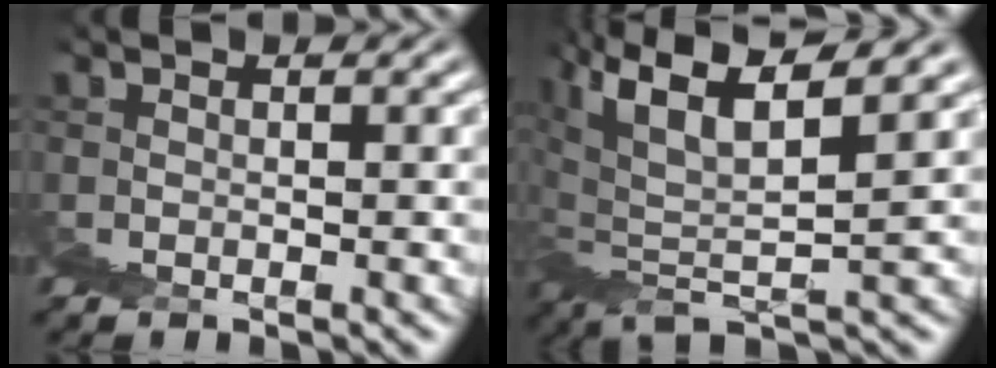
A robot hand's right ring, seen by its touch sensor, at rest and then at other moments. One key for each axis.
{"total": 4.3, "fx": 2.6, "fy": 0.0, "fz": 3.4, "tx": -0.058, "ty": 0.013, "tz": 0.042}